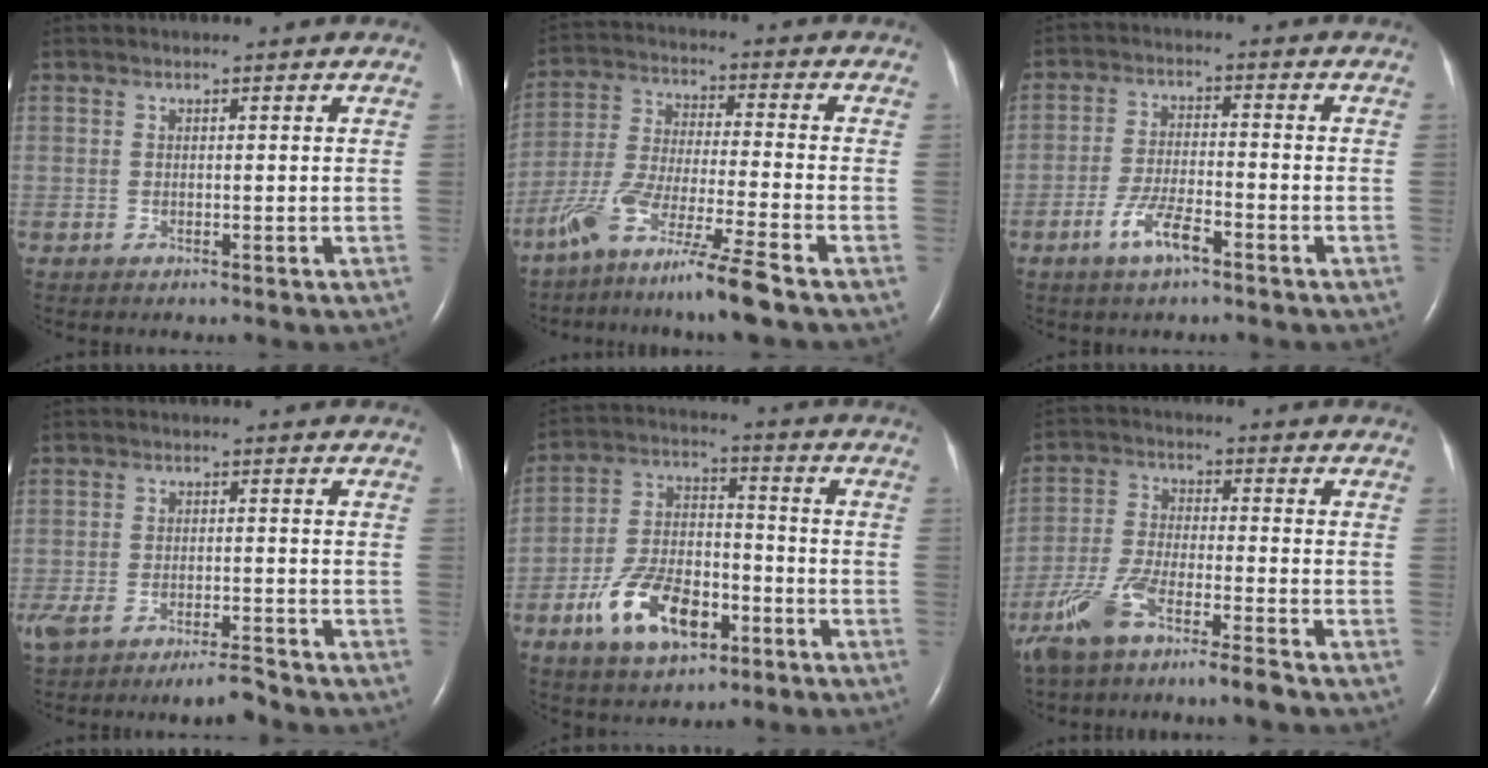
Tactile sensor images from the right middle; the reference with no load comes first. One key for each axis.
{"total": 11.2, "fx": -8.1, "fy": -0.9, "fz": 7.7, "tx": -0.160, "ty": -0.034, "tz": -0.155}
{"total": 5.8, "fx": -3.4, "fy": 1.3, "fz": 4.4, "tx": -0.090, "ty": -0.002, "tz": -0.064}
{"total": 6.4, "fx": -5.0, "fy": 1.6, "fz": 3.7, "tx": -0.078, "ty": 0.002, "tz": -0.087}
{"total": 12.5, "fx": -6.0, "fy": 6.3, "fz": 9.0, "tx": -0.186, "ty": 0.011, "tz": -0.102}
{"total": 9.2, "fx": -6.5, "fy": 0.9, "fz": 6.4, "tx": -0.141, "ty": -0.010, "tz": -0.130}